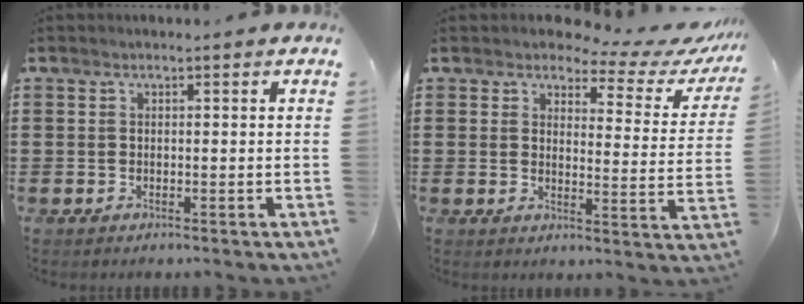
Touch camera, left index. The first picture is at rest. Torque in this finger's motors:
{"motor_torque": [2.14, 0.00, 0.04, -0.07]}